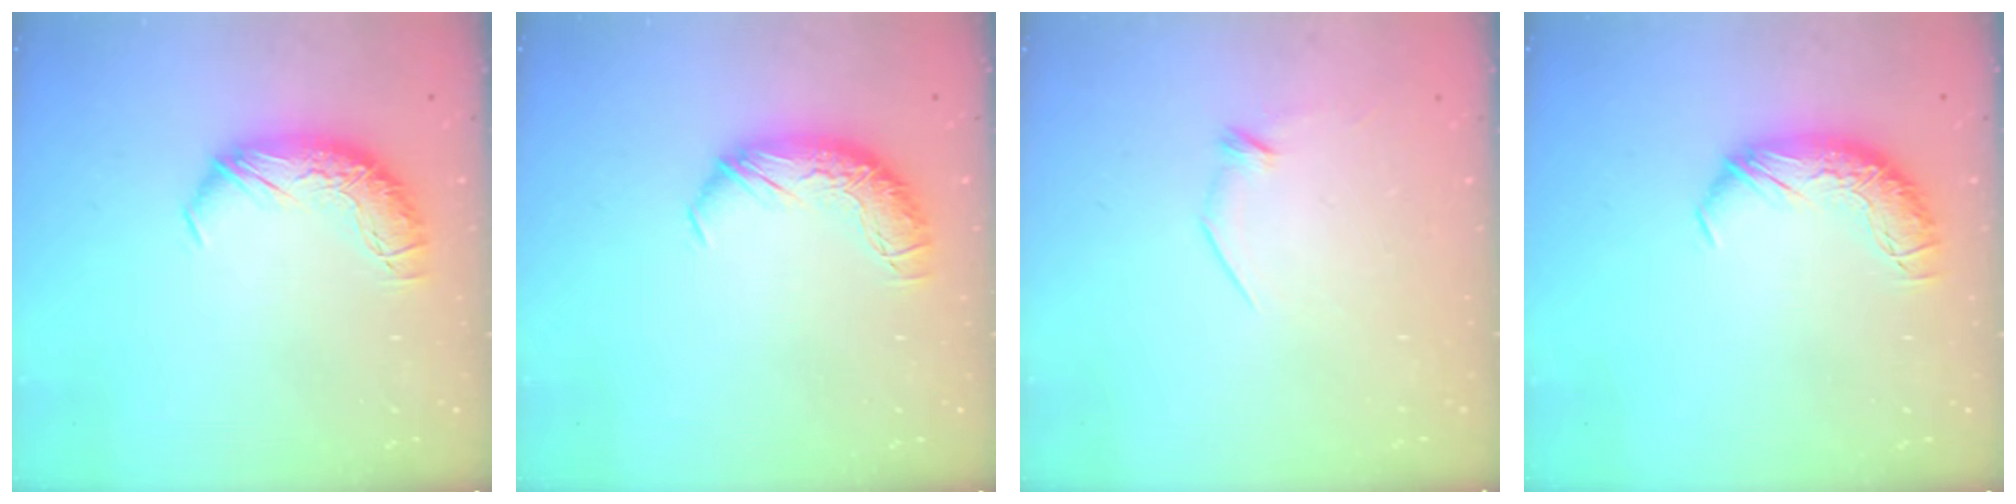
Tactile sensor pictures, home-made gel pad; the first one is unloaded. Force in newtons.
{"total": 0.0}
{"total": 6.2, "press": 6.1, "slide": 0.8}
{"total": 0.0}